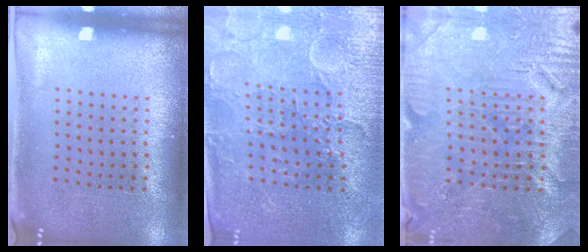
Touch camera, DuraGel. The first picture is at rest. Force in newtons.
{"total": 3.4, "press": 3.3, "slide": 1.0}
{"total": 4.0, "press": 3.9, "slide": 0.8}